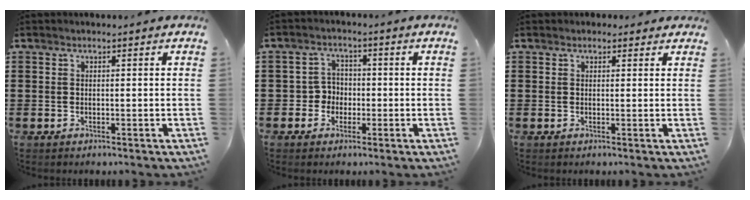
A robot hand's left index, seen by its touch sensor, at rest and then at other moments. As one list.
[{"total": 3.5, "force": [-1.1, 3.1, 1.1], "torque": [-0.033, 0.006, -0.026]}, {"total": 1.3, "force": [1.0, 0.9, 0.2], "torque": [0.000, 0.003, 0.017]}]